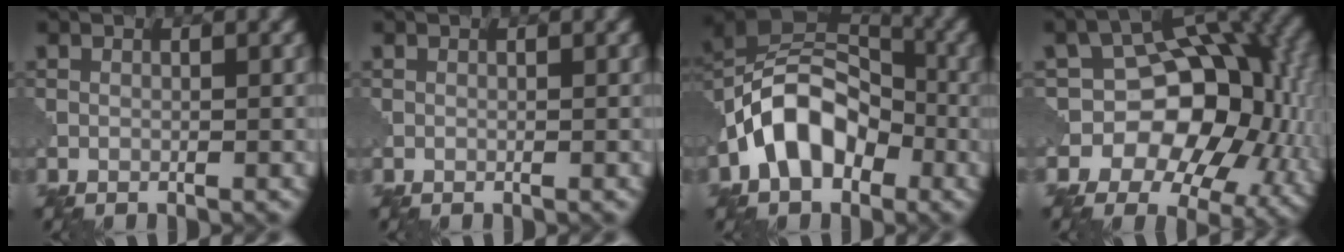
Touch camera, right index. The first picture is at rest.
{"total": 0.0}
{"total": 9.0, "force": [-3.1, 5.8, 6.0], "torque": [-0.103, 0.019, -0.074]}
{"total": 16.1, "force": [-1.4, 11.4, 11.3], "torque": [-0.144, 0.003, -0.017]}